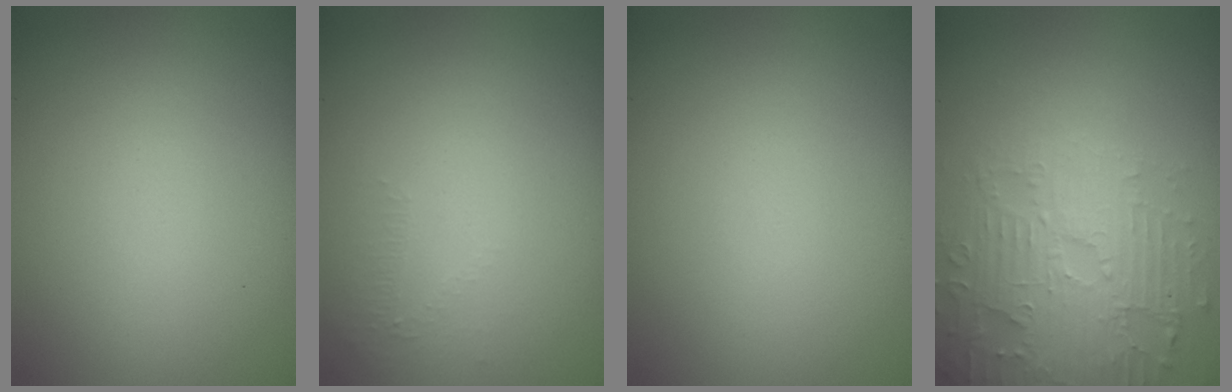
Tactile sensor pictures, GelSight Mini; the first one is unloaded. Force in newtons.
{"total": 0.5, "press": 0.2, "slide": 0.5}
{"total": 0.0}
{"total": 5.0, "press": 3.9, "slide": 3.2}